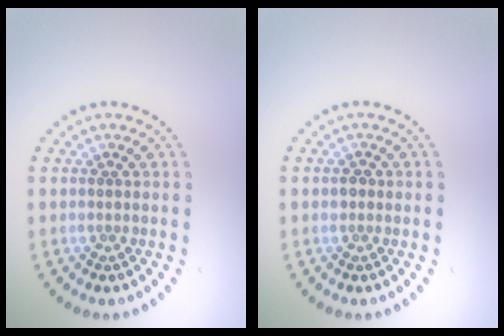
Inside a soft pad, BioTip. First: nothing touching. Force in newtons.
{"total": 0.8, "press": 0.7, "slide": 0.3}